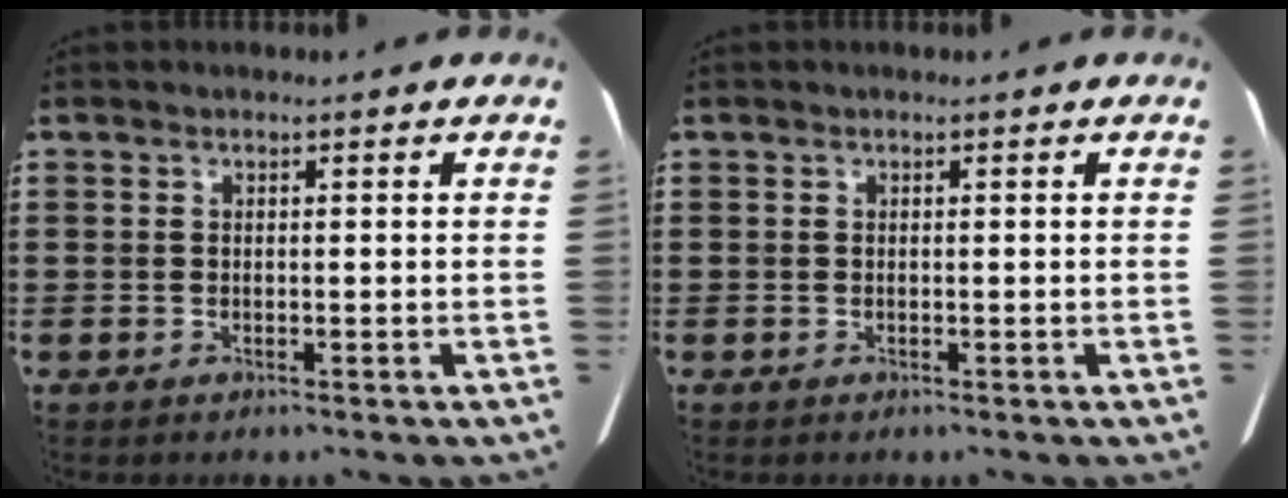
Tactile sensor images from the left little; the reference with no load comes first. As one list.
[{"total": 0.0}]